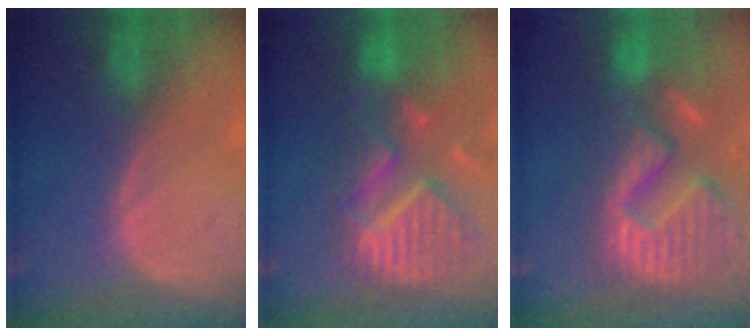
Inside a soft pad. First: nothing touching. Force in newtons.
{"total": 12.6, "press": 10.7, "slide": 6.8}
{"total": 14.7, "press": 12.3, "slide": 8.1}